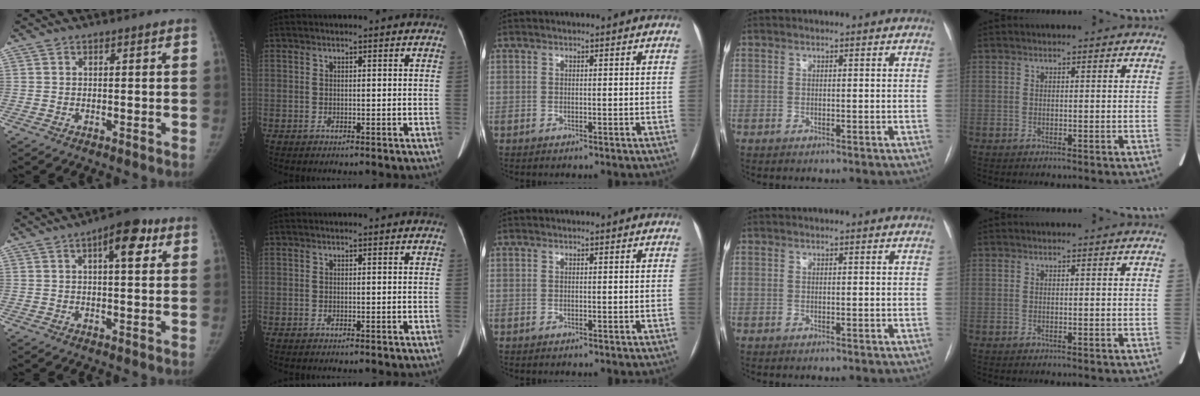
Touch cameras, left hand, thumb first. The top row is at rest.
{"thumb": {"total": 8.1, "force": [3.3, 3.2, 6.7], "torque": [-0.076, 0.004, 0.039]}}